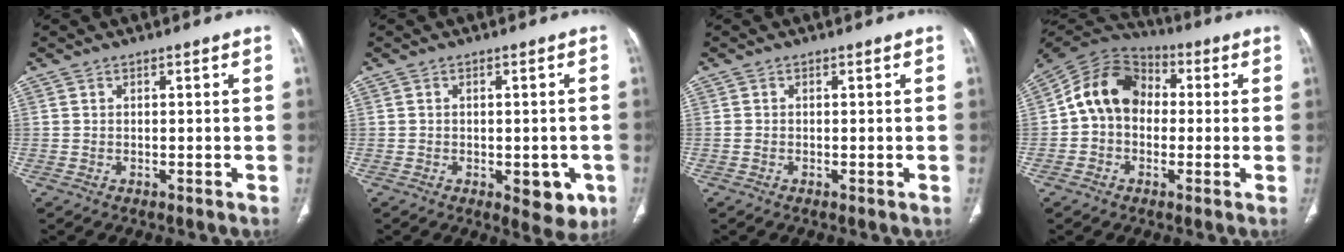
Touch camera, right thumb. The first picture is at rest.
{"total": 6.5, "force": [-2.1, 3.3, 5.1], "torque": [-0.038, -0.001, -0.017]}
{"total": 0.6, "force": [-0.2, 0.3, 0.5], "torque": [-0.013, -0.001, -0.004]}
{"total": 12.6, "force": [0.3, 10.0, 7.7], "torque": [-0.119, 0.036, -0.011]}